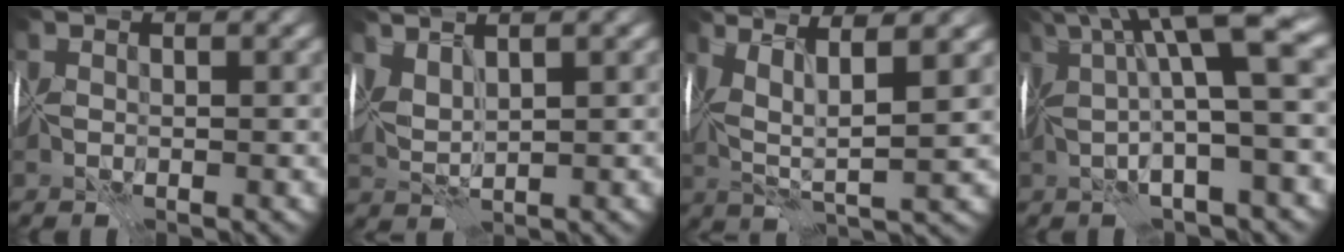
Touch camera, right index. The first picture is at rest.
{"total": 2.3, "force": [1.7, 0.2, 1.5], "torque": [-0.040, 0.006, 0.039]}
{"total": 5.8, "force": [2.4, 1.0, 5.2], "torque": [-0.103, 0.005, 0.045]}
{"total": 10.2, "force": [3.3, 1.8, 9.4], "torque": [-0.147, 0.021, 0.055]}